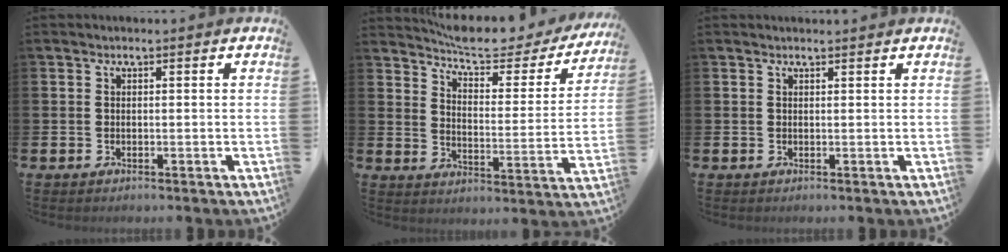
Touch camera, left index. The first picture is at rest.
{"total": 7.3, "force": [6.7, 1.6, 2.3], "torque": [-0.068, -0.051, 0.111]}
{"total": 0.7, "force": [0.7, 0.0, 0.1], "torque": [0.007, -0.003, 0.011]}